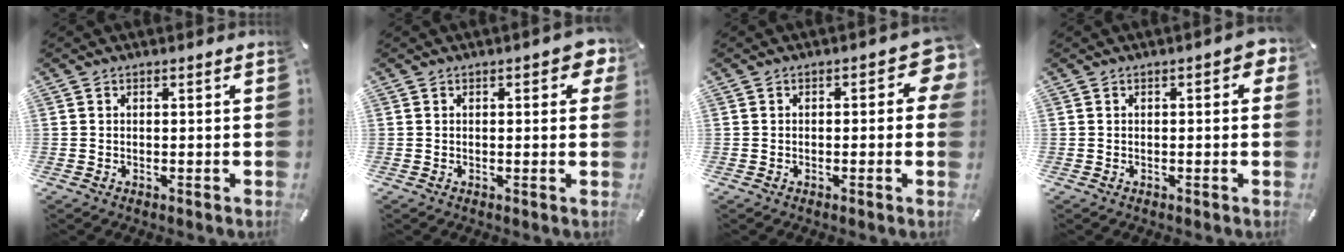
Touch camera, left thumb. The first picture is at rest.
{"total": 3.2, "force": [0.8, 1.5, 2.7], "torque": [-0.032, -0.001, 0.008]}
{"total": 5.3, "force": [0.6, 2.8, 4.5], "torque": [-0.052, 0.001, 0.005]}
{"total": 2.5, "force": [0.0, 1.2, 2.2], "torque": [-0.026, 0.001, -0.004]}